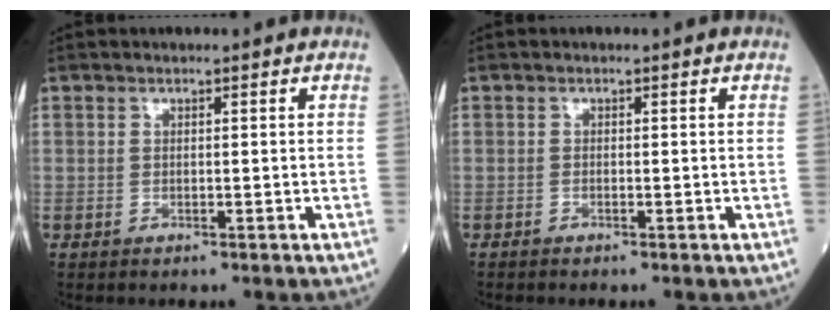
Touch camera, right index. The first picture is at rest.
{"total": 0.6, "force": [-0.6, 0.1, 0.0], "torque": [-0.004, -0.001, -0.011]}